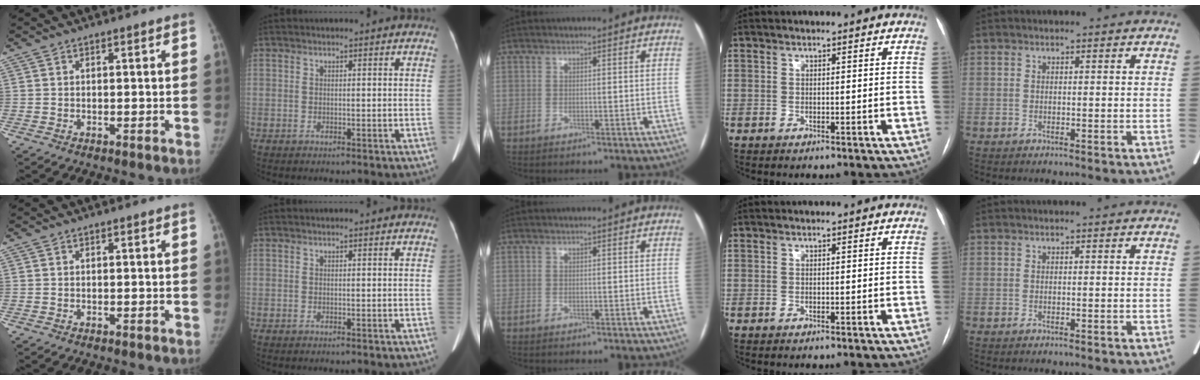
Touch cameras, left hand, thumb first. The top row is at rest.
{}